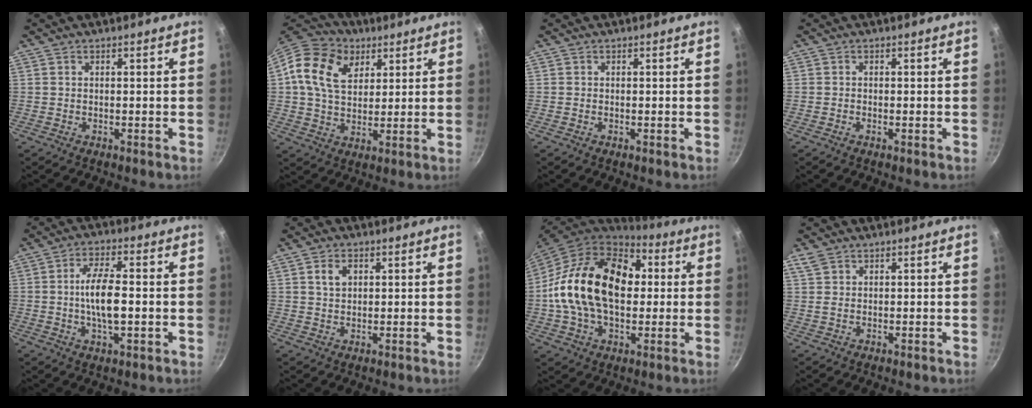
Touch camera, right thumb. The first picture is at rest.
{"total": 14.7, "force": [5.7, 10.6, 8.5], "torque": [-0.142, -0.002, 0.091]}
{"total": 0.0}
{"total": 0.5, "force": [-0.3, 0.2, 0.4], "torque": [-0.009, 0.002, -0.008]}
{"total": 9.1, "force": [-0.6, 3.6, 8.3], "torque": [-0.149, 0.014, -0.017]}
{"total": 3.5, "force": [1.3, 2.4, 2.1], "torque": [-0.026, -0.001, 0.023]}
{"total": 24.5, "force": [2.0, 16.2, 18.3], "torque": [-0.301, 0.033, 0.023]}
{"total": 2.3, "force": [1.4, 1.4, 1.2], "torque": [-0.022, 0.003, 0.029]}